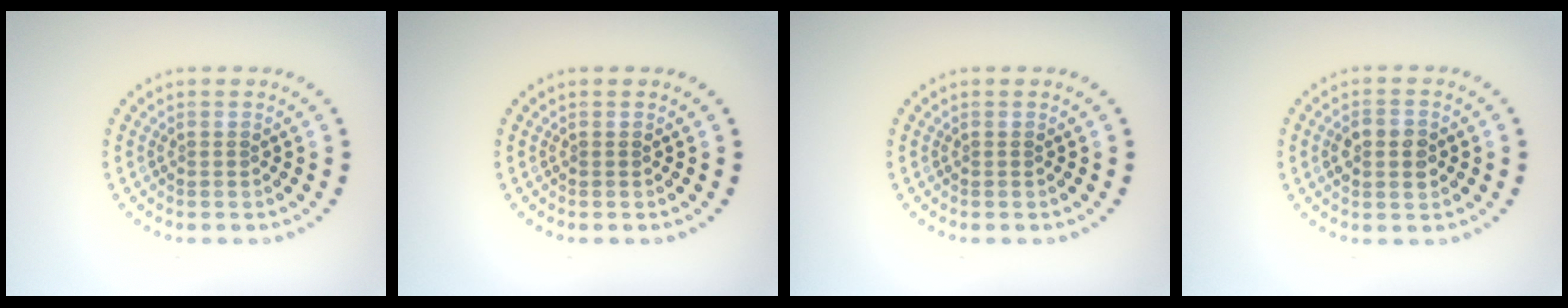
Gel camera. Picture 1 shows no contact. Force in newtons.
{"total": 0.0}
{"total": 0.0}
{"total": 3.5, "press": 3.5, "slide": 0.1}